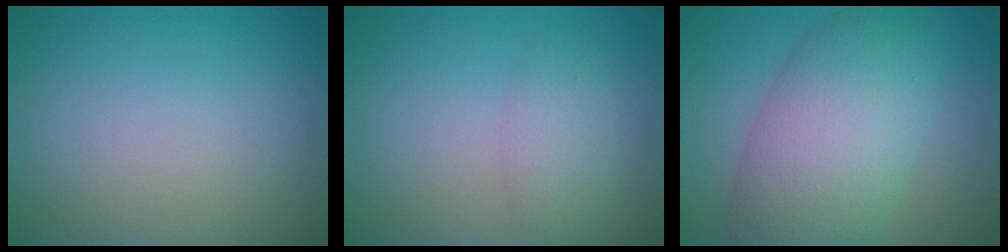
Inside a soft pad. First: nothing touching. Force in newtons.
{"total": 2.5, "press": 2.5, "slide": 0.1}
{"total": 9.6, "press": 9.6, "slide": 0.2}